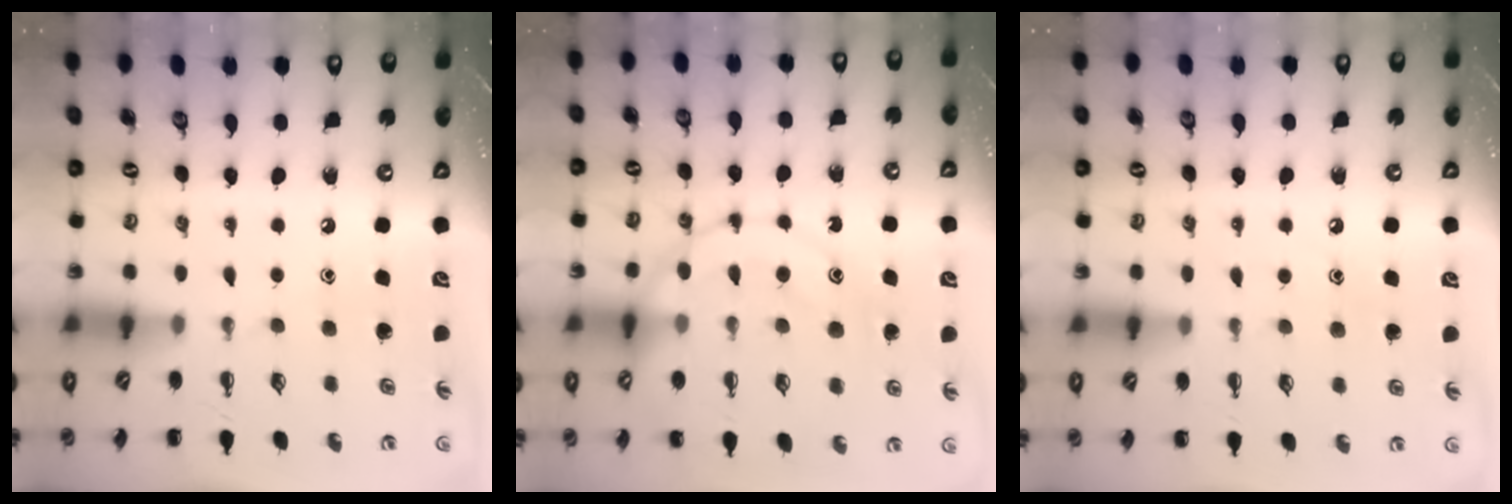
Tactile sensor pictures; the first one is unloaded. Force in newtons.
{"total": 15.1, "press": 15.0, "slide": 1.0}
{"total": 8.0, "press": 7.8, "slide": 1.8}